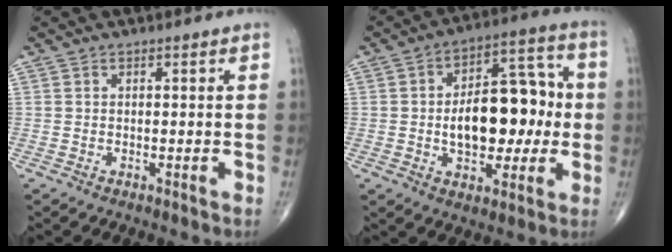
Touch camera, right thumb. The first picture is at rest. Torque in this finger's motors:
{"motor_torque": [1.74, 1.84, 1.30, 0.39, 0.34]}